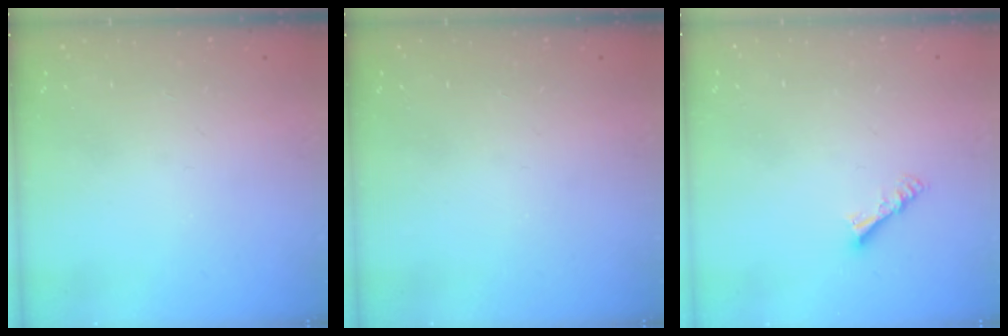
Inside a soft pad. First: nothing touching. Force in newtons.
{"total": 0.0}
{"total": 5.2, "press": 5.1, "slide": 0.5}